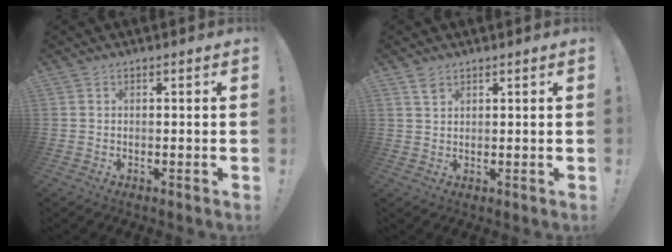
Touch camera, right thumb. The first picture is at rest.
{"total": 2.6, "force": [1.9, 1.1, 1.4], "torque": [-0.013, -0.012, 0.034]}